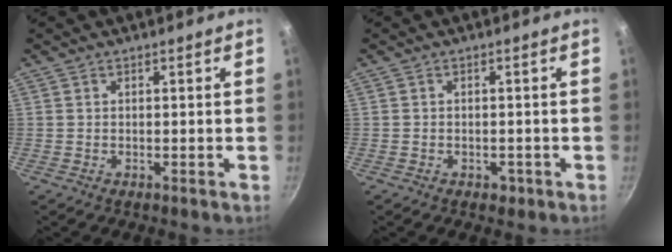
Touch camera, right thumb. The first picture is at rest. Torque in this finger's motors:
{"motor_torque": [-0.03, 0.18, -0.25, 0.09, 0.04]}